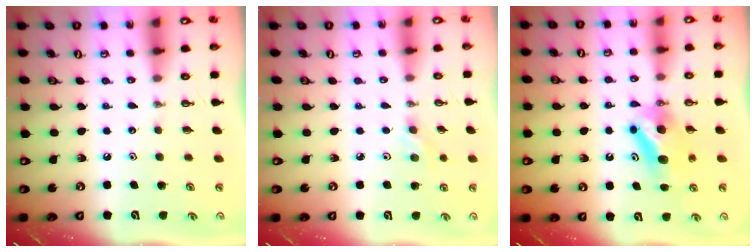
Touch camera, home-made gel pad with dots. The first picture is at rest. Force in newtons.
{"total": 3.7, "press": 3.7, "slide": 0.6}
{"total": 7.7, "press": 6.1, "slide": 4.7}